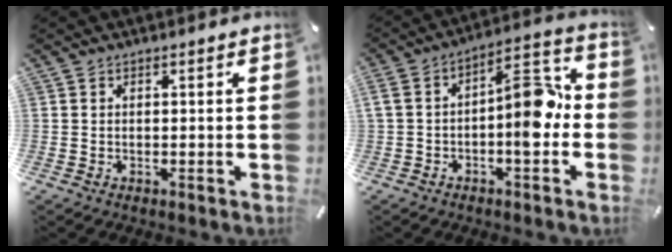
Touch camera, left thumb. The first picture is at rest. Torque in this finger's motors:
{"motor_torque": [1.70, 2.25, 2.66, -0.11, 0.41]}